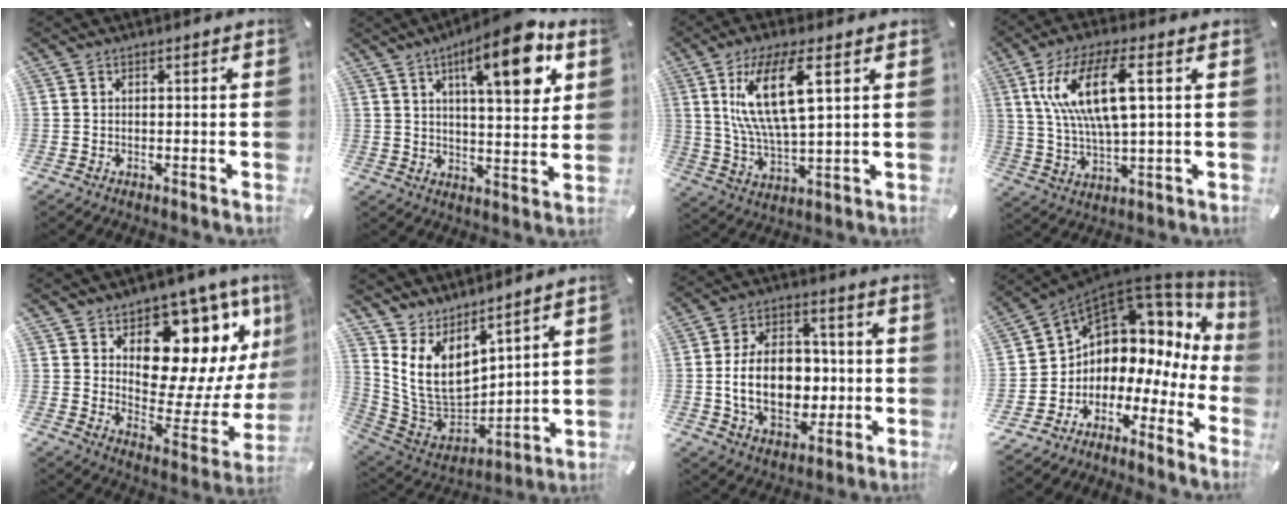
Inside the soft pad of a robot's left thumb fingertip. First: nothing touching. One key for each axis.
{"total": 16.4, "fx": 7.7, "fy": 5.4, "fz": 13.4, "tx": -0.185, "ty": -0.031, "tz": 0.114}
{"total": 15.2, "fx": 6.1, "fy": 4.9, "fz": 13.1, "tx": -0.279, "ty": -0.001, "tz": 0.099}
{"total": 14.8, "fx": 4.7, "fy": 5.3, "fz": 13.0, "tx": -0.278, "ty": 0.005, "tz": 0.078}
{"total": 13.8, "fx": 6.4, "fy": 9.6, "fz": 7.6, "tx": -0.087, "ty": -0.081, "tz": 0.109}
{"total": 10.8, "fx": 5.2, "fy": 7.5, "fz": 5.8, "tx": -0.140, "ty": -0.063, "tz": 0.110}
{"total": 16.8, "fx": -1.4, "fy": 11.5, "fz": 12.2, "tx": -0.224, "ty": 0.005, "tz": -0.024}
{"total": 7.0, "fx": 4.0, "fy": 5.7, "fz": 0.8, "tx": -0.032, "ty": -0.071, "tz": 0.075}